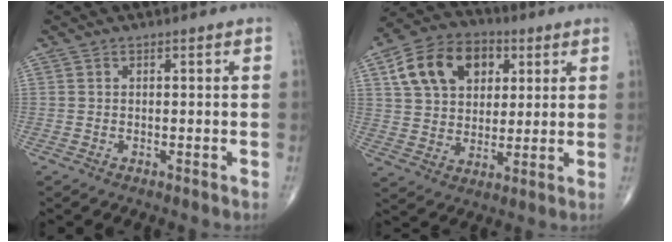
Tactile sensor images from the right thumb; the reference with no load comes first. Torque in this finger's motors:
{"motor_torque": [0.15, 0.30, 0.13, 0.08, 0.13]}